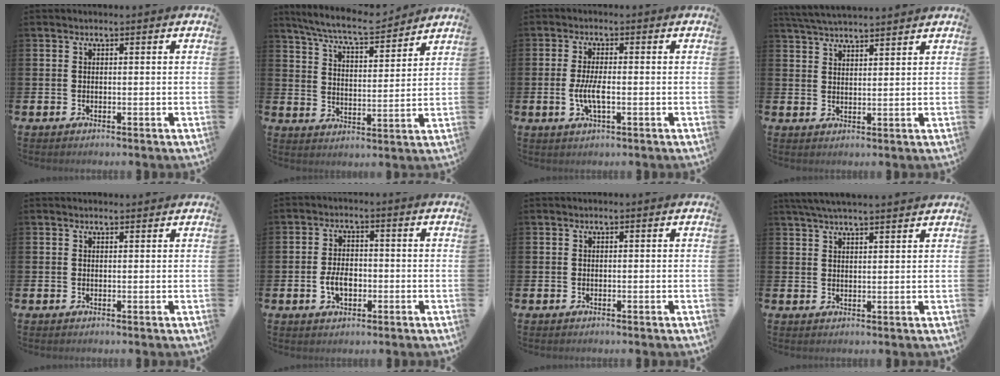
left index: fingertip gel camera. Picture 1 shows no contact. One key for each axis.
{"total": 7.6, "fx": 7.1, "fy": 0.7, "fz": 2.5, "tx": -0.077, "ty": -0.039, "tz": 0.125}
{"total": 3.9, "fx": -0.7, "fy": 1.2, "fz": 3.6, "tx": -0.064, "ty": -0.002, "tz": -0.017}
{"total": 4.2, "fx": 4.1, "fy": 0.0, "fz": 0.7, "tx": -0.028, "ty": -0.015, "tz": 0.077}
{"total": 0.9, "fx": 0.8, "fy": 0.1, "fz": 0.2, "tx": 0.008, "ty": -0.003, "tz": 0.012}
{"total": 3.8, "fx": -0.9, "fy": 2.4, "fz": 2.9, "tx": -0.041, "ty": 0.001, "tz": -0.019}
{"total": 0.0}
{"total": 4.3, "fx": 4.1, "fy": 0.1, "fz": 1.5, "tx": -0.036, "ty": -0.009, "tz": 0.075}